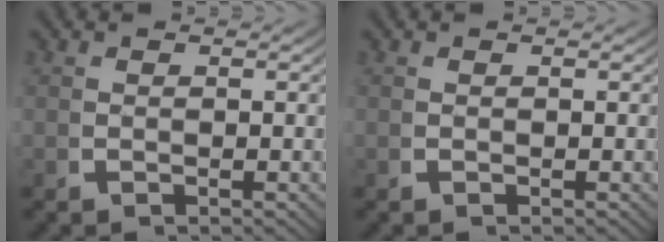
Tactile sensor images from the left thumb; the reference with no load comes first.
{"total": 0.0}